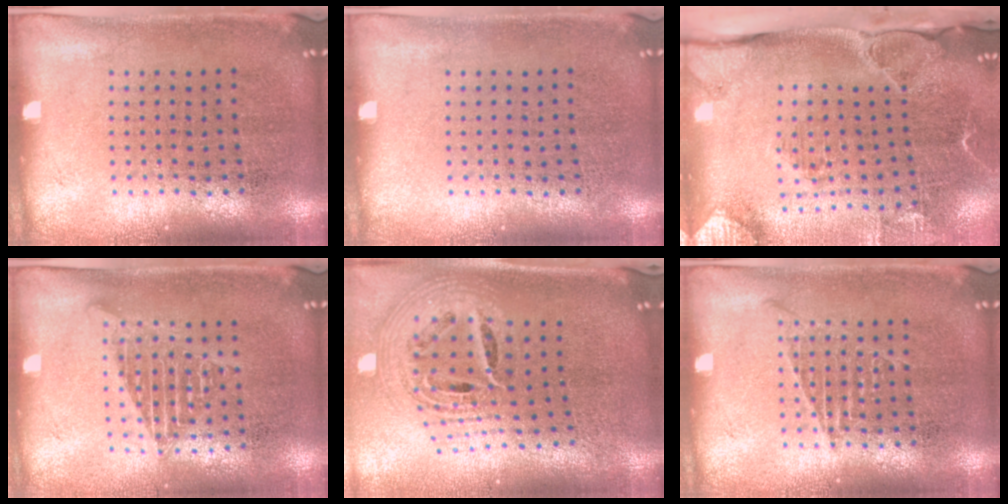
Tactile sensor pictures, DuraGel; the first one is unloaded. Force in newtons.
{"total": 0.0}
{"total": 3.0, "press": 2.3, "slide": 2.0}
{"total": 1.3, "press": 1.2, "slide": 0.6}
{"total": 2.5, "press": 1.8, "slide": 1.8}
{"total": 1.0, "press": 1.0, "slide": 0.2}